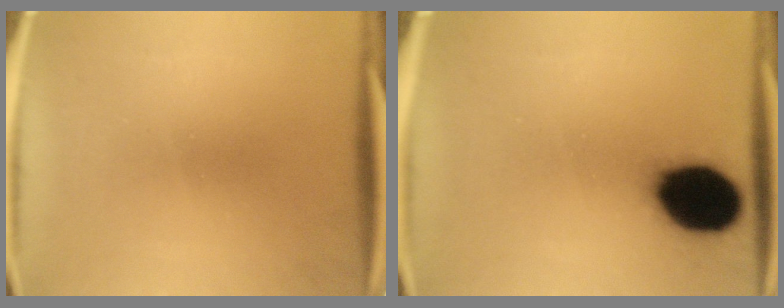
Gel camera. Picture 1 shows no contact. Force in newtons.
{"total": 18.3}